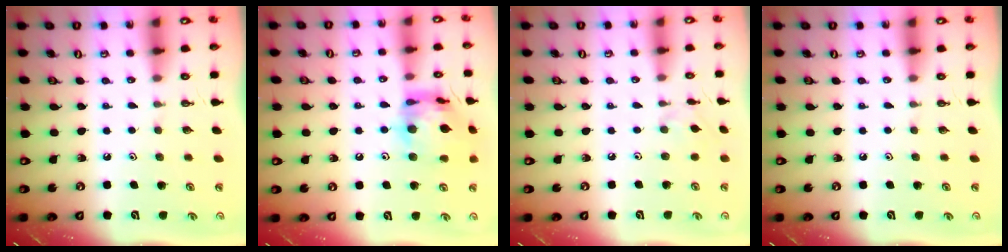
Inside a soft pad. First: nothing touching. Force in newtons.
{"total": 16.6, "press": 16.5, "slide": 1.6}
{"total": 1.5, "press": 1.4, "slide": 0.5}
{"total": 0.0}